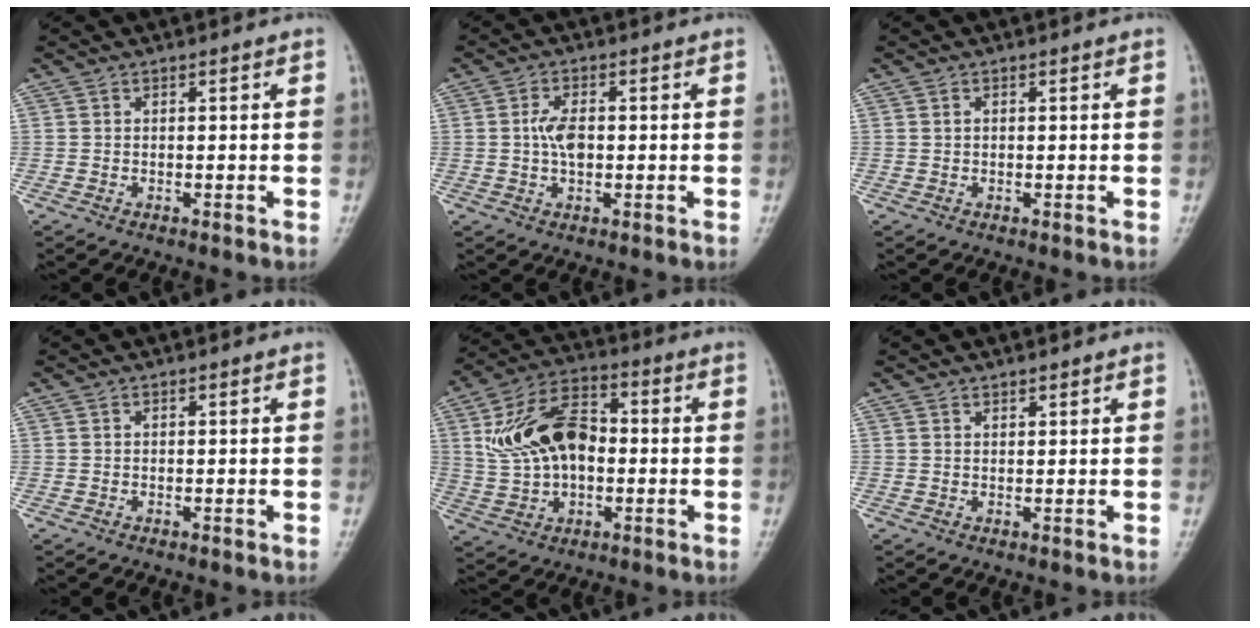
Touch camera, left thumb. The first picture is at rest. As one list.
[{"total": 4.3, "force": [0.1, 2.4, 3.5], "torque": [-0.067, 0.004, -0.001]}, {"total": 0.5, "force": [0.1, 0.4, 0.3], "torque": [-0.005, 0.000, 0.003]}, {"total": 0.0}, {"total": 15.6, "force": [1.3, 10.0, 11.9], "torque": [-0.196, 0.021, 0.021]}, {"total": 1.1, "force": [0.9, 0.4, 0.3], "torque": [0.001, -0.006, 0.014]}]